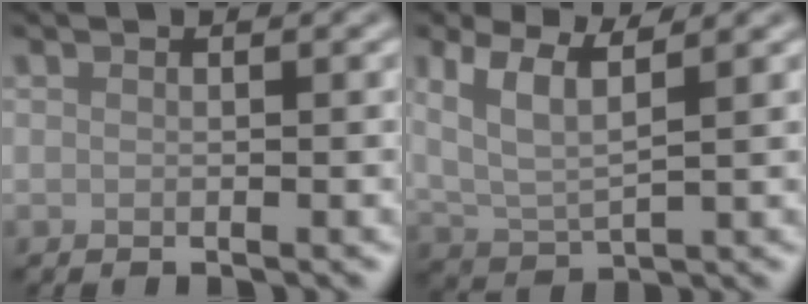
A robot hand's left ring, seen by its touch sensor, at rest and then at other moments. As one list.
[{"total": 5.4, "force": [3.0, 2.2, 3.9], "torque": [-0.082, 0.007, 0.056]}]